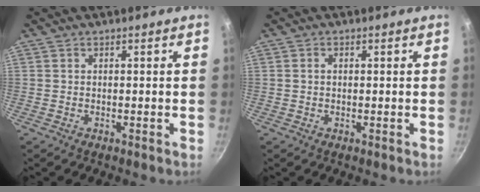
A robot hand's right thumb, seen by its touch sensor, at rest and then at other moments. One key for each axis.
{"total": 1.0, "fx": 0.1, "fy": 0.7, "fz": 0.7, "tx": -0.011, "ty": 0.005, "tz": 0.001}